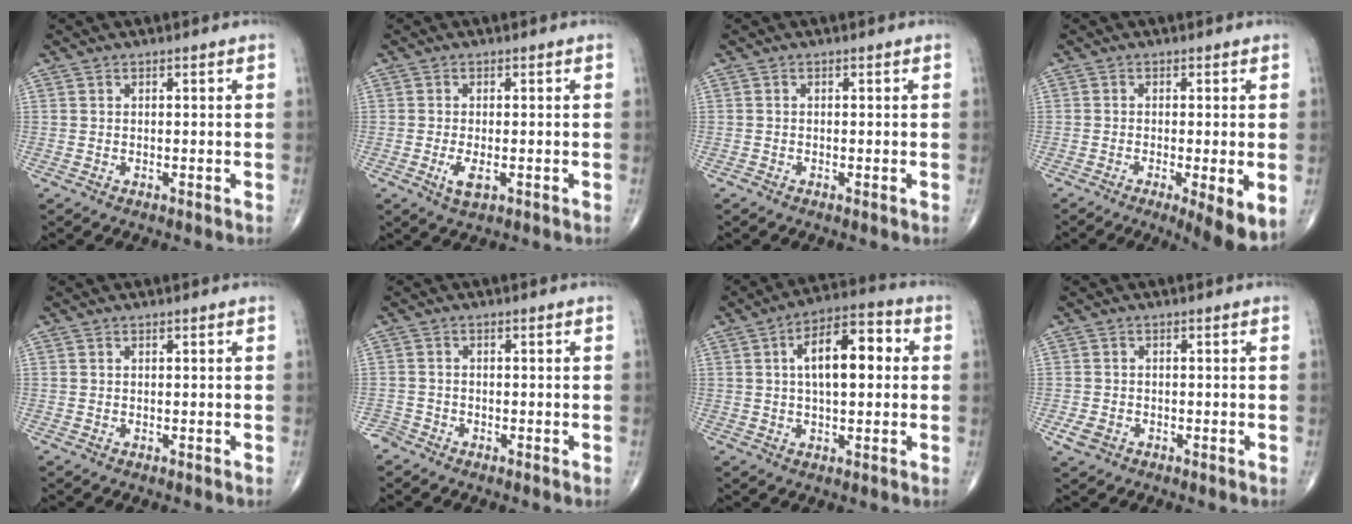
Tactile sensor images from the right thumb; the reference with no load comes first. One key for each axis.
{"total": 3.2, "fx": -1.0, "fy": 1.2, "fz": 2.8, "tx": -0.058, "ty": -0.007, "tz": -0.017}
{"total": 0.5, "fx": -0.3, "fy": 0.2, "fz": 0.4, "tx": -0.009, "ty": -0.002, "tz": -0.008}
{"total": 7.5, "fx": -2.5, "fy": 1.4, "fz": 6.9, "tx": -0.106, "ty": -0.019, "tz": -0.041}
{"total": 0.0}
{"total": 1.9, "fx": -1.5, "fy": 1.1, "fz": -0.3, "tx": 0.008, "ty": 0.004, "tz": -0.033}
{"total": 12.3, "fx": 1.9, "fy": 5.7, "fz": 10.7, "tx": -0.157, "ty": 0.024, "tz": 0.022}
{"total": 2.7, "fx": -1.1, "fy": 1.9, "fz": 1.5, "tx": -0.030, "ty": 0.002, "tz": -0.017}